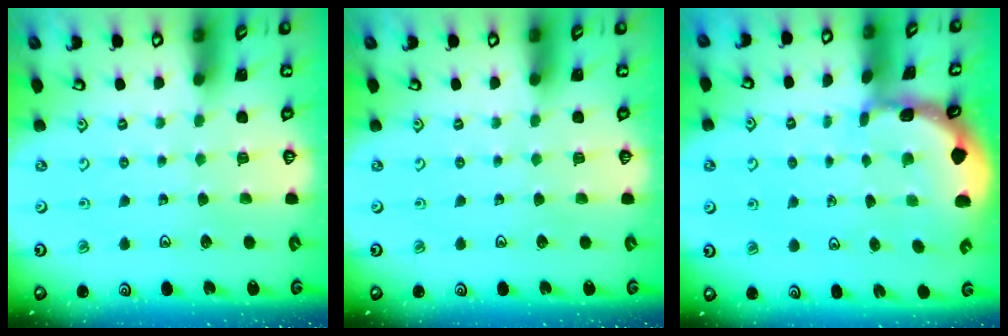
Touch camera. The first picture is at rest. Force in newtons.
{"total": 0.0}
{"total": 2.6, "press": 2.6, "slide": 0.3}